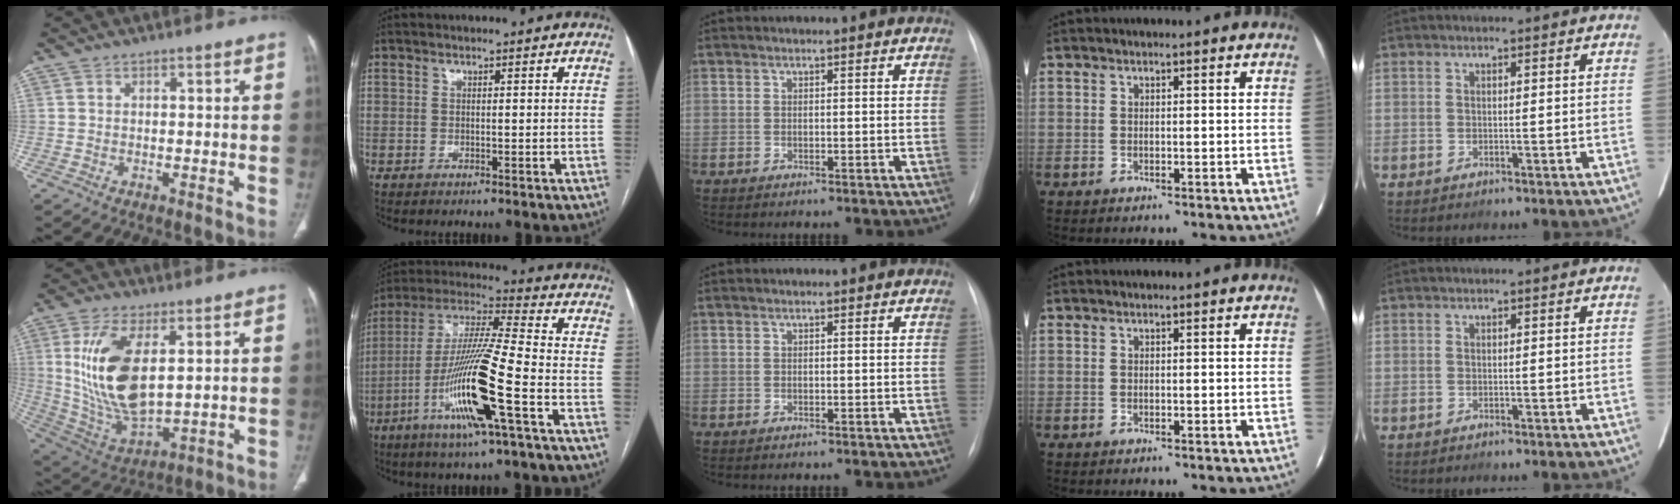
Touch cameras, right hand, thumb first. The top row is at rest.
{"thumb": {"total": 17.5, "force": [4.0, 8.2, 14.9], "torque": [-0.292, -0.024, 0.093]}, "index": {"total": 16.9, "force": [-6.4, -0.2, 15.6], "torque": [-0.315, -0.014, -0.125]}}